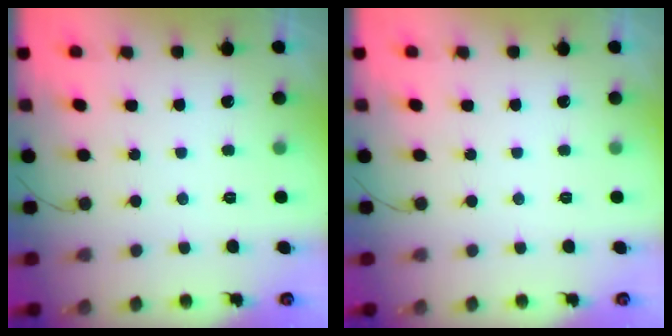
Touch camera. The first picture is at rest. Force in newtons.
{"total": 0.0}